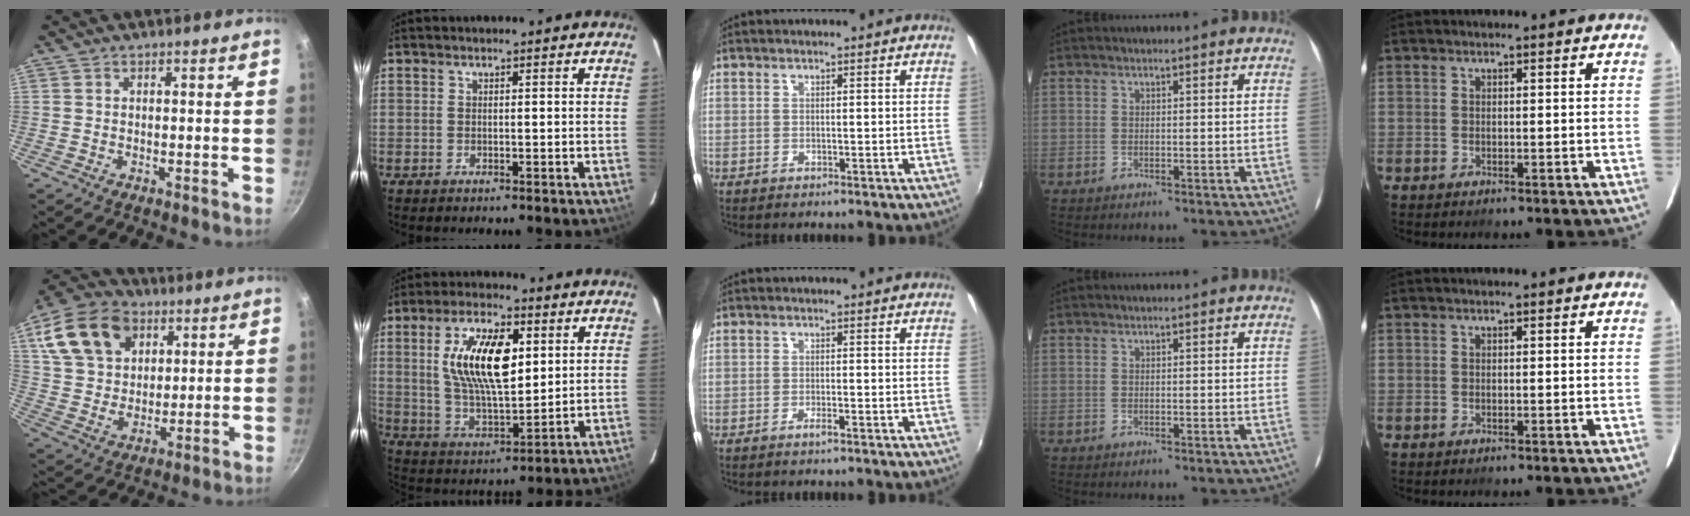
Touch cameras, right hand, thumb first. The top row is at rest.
{"thumb": {"total": 17.3, "force": [7.2, 12.5, 9.6], "torque": [-0.152, -0.006, 0.131]}, "index": {"total": 15.8, "force": [4.1, 6.5, 13.8], "torque": [-0.257, 0.006, 0.084]}, "middle": {"total": 1.2, "force": [-1.0, 0.1, 0.7], "torque": [-0.017, 0.000, -0.020]}}